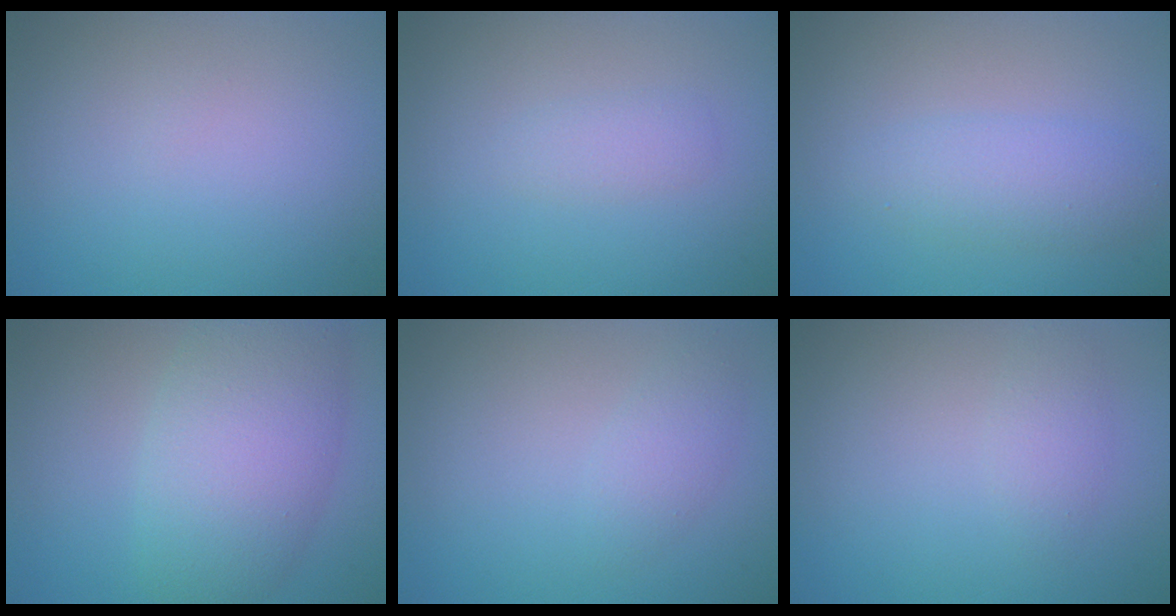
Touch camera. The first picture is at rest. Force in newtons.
{"total": 1.2, "press": 1.2, "slide": 0.1}
{"total": 2.8, "press": 2.8, "slide": 0.1}
{"total": 7.7, "press": 7.7, "slide": 0.1}
{"total": 1.7, "press": 1.7, "slide": 0.1}
{"total": 1.5, "press": 1.5, "slide": 0.1}